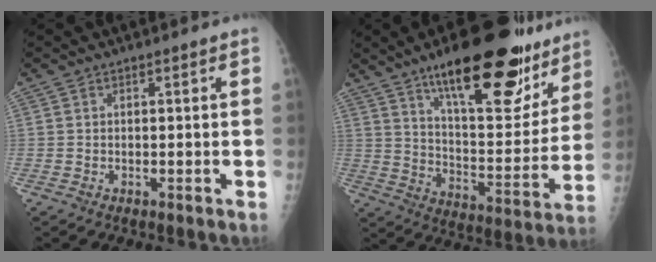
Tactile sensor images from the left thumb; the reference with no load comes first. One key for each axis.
{"total": 25.8, "fx": 17.1, "fy": 9.0, "fz": 17.2, "tx": -0.201, "ty": -0.073, "tz": 0.260}